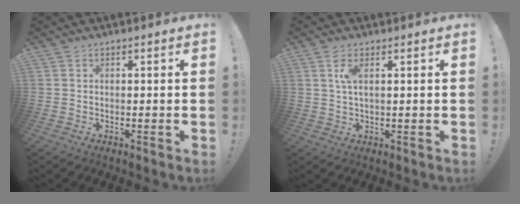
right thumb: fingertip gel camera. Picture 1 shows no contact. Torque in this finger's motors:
{"motor_torque": [0.02, 0.03, 0.20, -0.11, 0.01]}